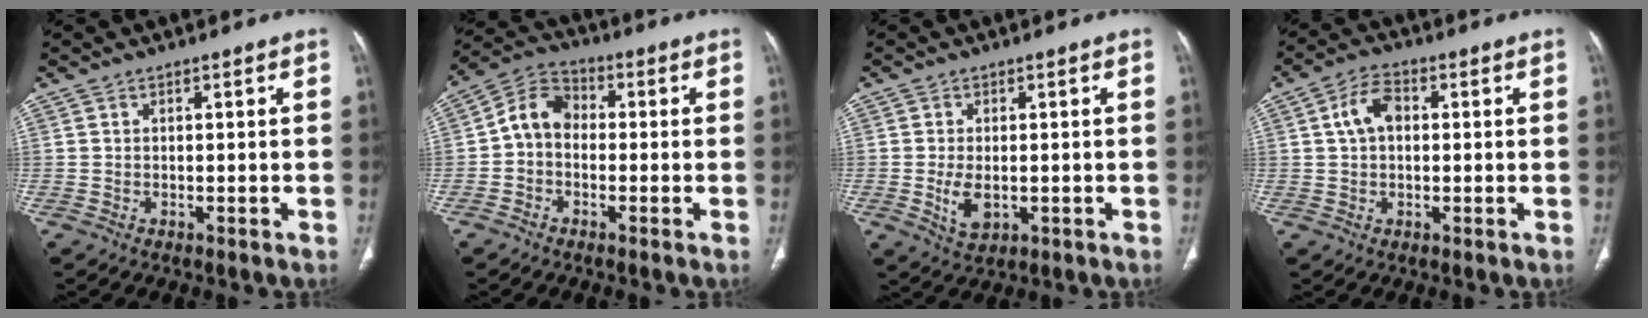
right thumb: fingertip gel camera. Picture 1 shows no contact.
{"total": 7.3, "force": [-0.7, 5.7, 4.6], "torque": [-0.065, 0.027, -0.031]}
{"total": 5.0, "force": [-0.8, 2.9, 4.0], "torque": [-0.075, -0.009, -0.007]}
{"total": 6.1, "force": [1.1, 3.9, 4.5], "torque": [-0.082, 0.015, 0.015]}